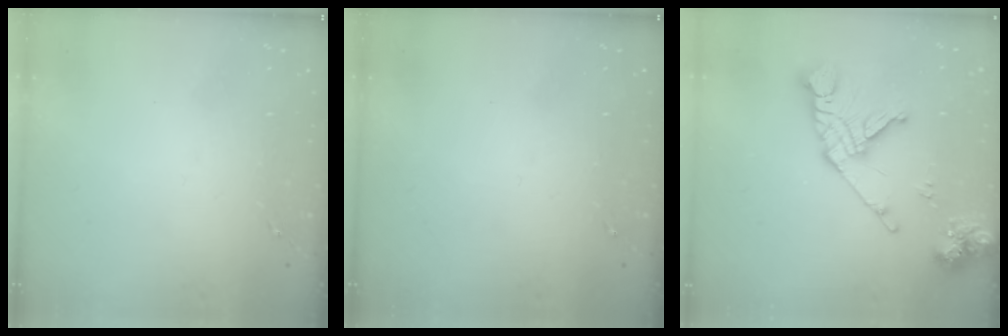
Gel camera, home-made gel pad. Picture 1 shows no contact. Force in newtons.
{"total": 0.0}
{"total": 16.6, "press": 16.5, "slide": 2.0}